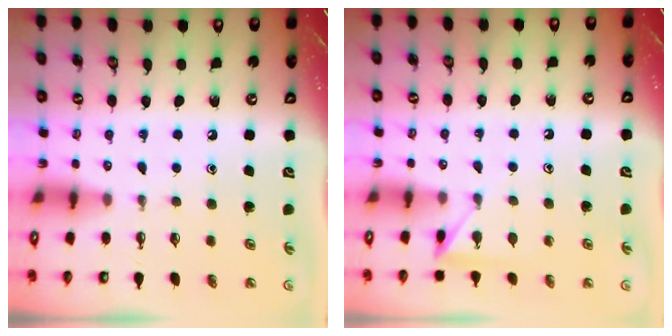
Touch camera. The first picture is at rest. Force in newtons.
{"total": 5.4, "press": 5.3, "slide": 0.5}